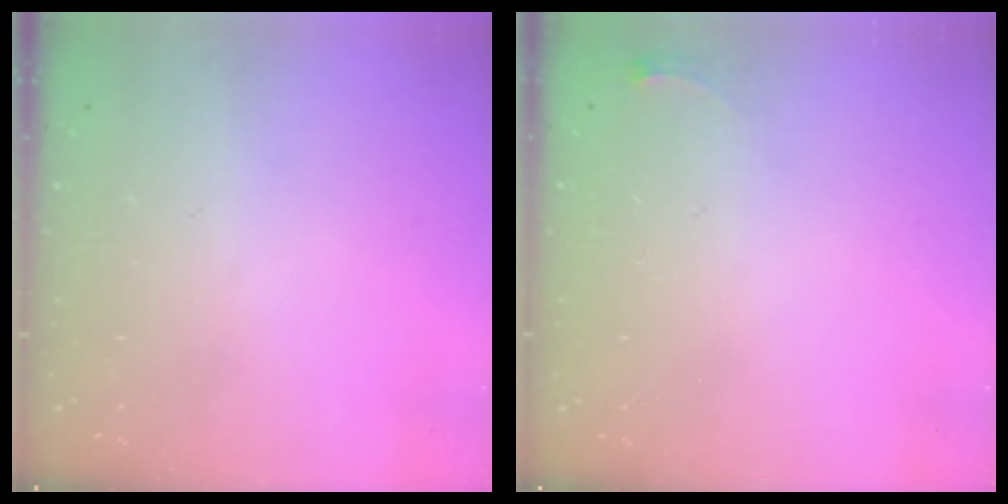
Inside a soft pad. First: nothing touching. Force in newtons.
{"total": 2.8, "press": 2.8, "slide": 0.4}